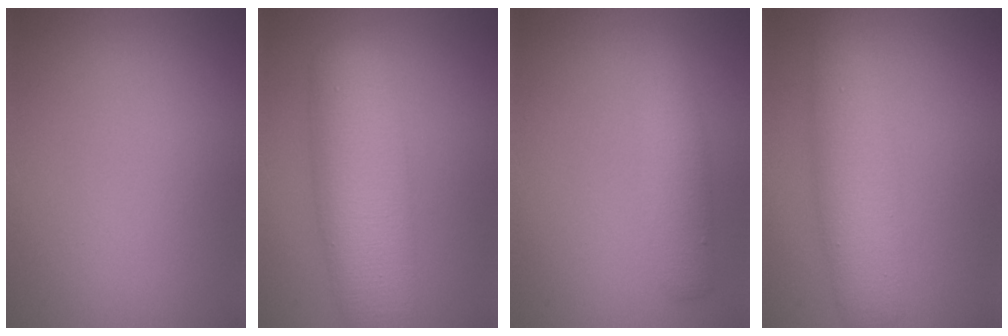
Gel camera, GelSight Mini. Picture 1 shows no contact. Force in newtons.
{"total": 7.7, "press": 7.7, "slide": 0.2}
{"total": 3.0, "press": 3.0, "slide": 0.1}
{"total": 5.1, "press": 5.0, "slide": 0.2}